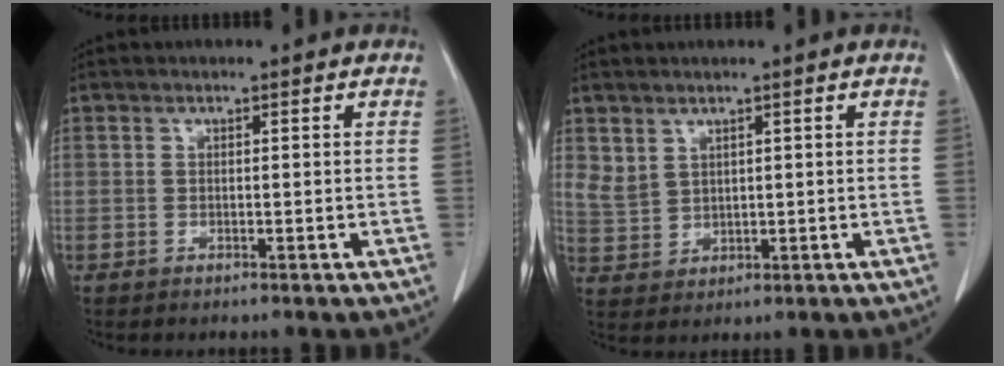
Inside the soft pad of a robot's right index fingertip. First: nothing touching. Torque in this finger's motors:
{"motor_torque": [0.40, 0.20, 0.17, 0.04]}